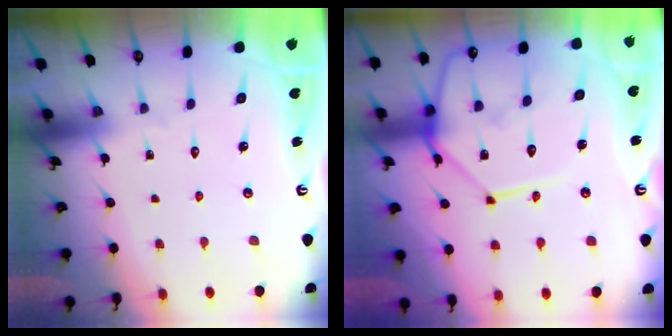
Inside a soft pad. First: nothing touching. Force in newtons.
{"total": 15.9, "press": 15.8, "slide": 1.6}